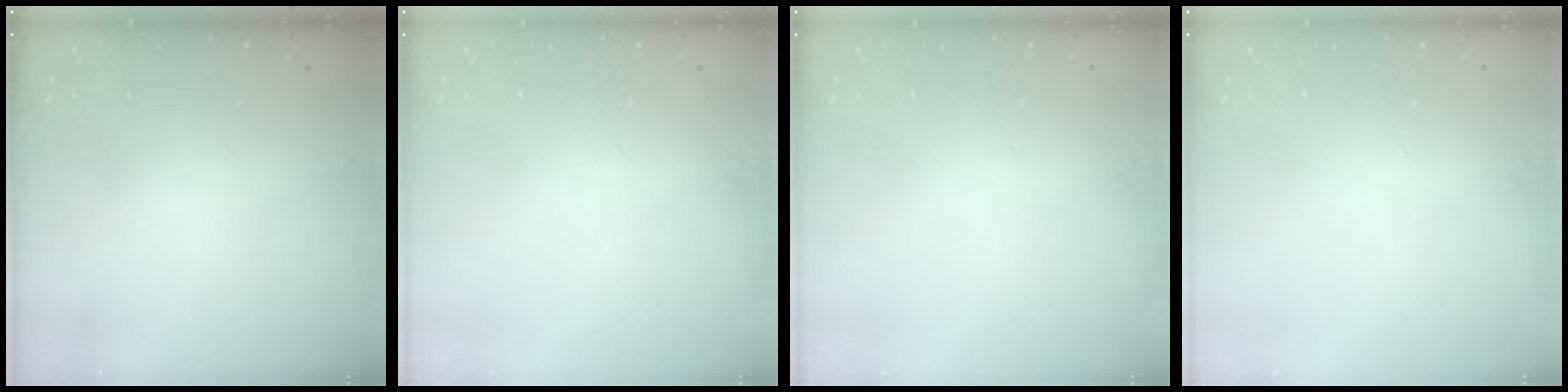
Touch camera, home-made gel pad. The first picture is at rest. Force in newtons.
{"total": 0.0}
{"total": 0.0}
{"total": 0.0}